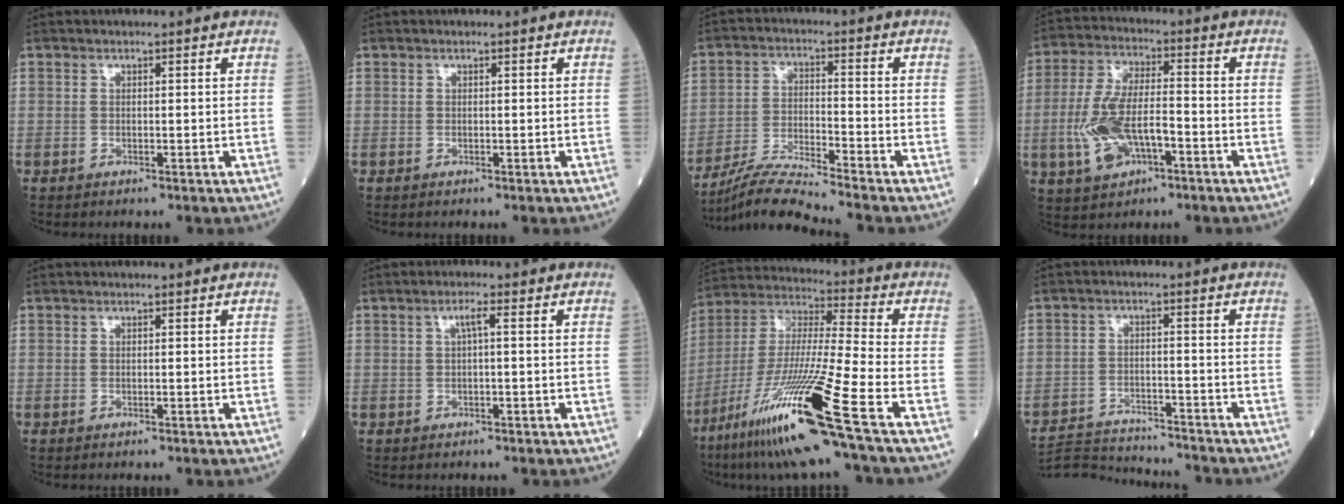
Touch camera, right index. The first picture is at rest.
{"total": 0.0}
{"total": 8.1, "force": [-7.4, -2.1, 2.3], "torque": [-0.049, -0.017, -0.144]}
{"total": 10.8, "force": [-3.2, 4.4, 9.3], "torque": [-0.203, 0.006, -0.057]}
{"total": 0.0}
{"total": 1.8, "force": [0.3, 0.0, 1.7], "torque": [-0.030, 0.005, 0.004]}
{"total": 21.7, "force": [-11.7, -0.9, 18.2], "torque": [-0.371, -0.050, -0.220]}
{"total": 10.0, "force": [-9.9, 0.6, 1.2], "torque": [-0.022, 0.010, -0.161]}